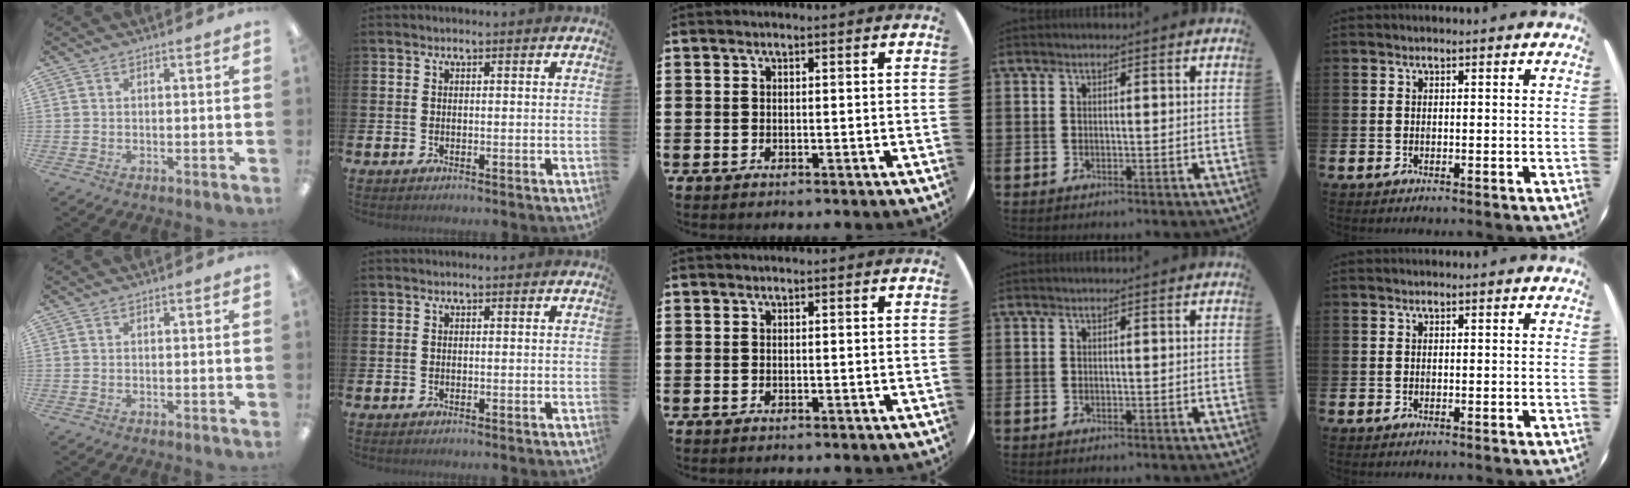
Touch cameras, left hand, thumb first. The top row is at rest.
{}